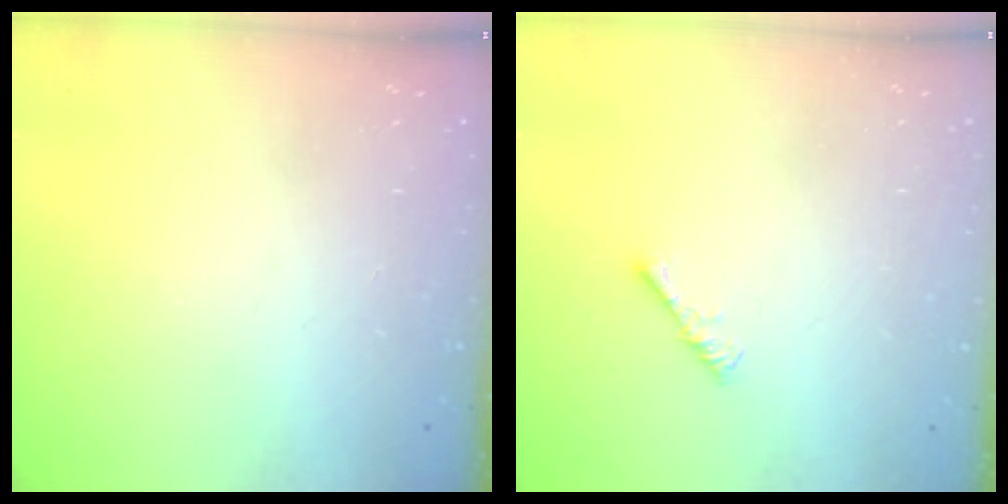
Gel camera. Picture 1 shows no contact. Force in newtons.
{"total": 0.8, "press": 0.8, "slide": 0.3}